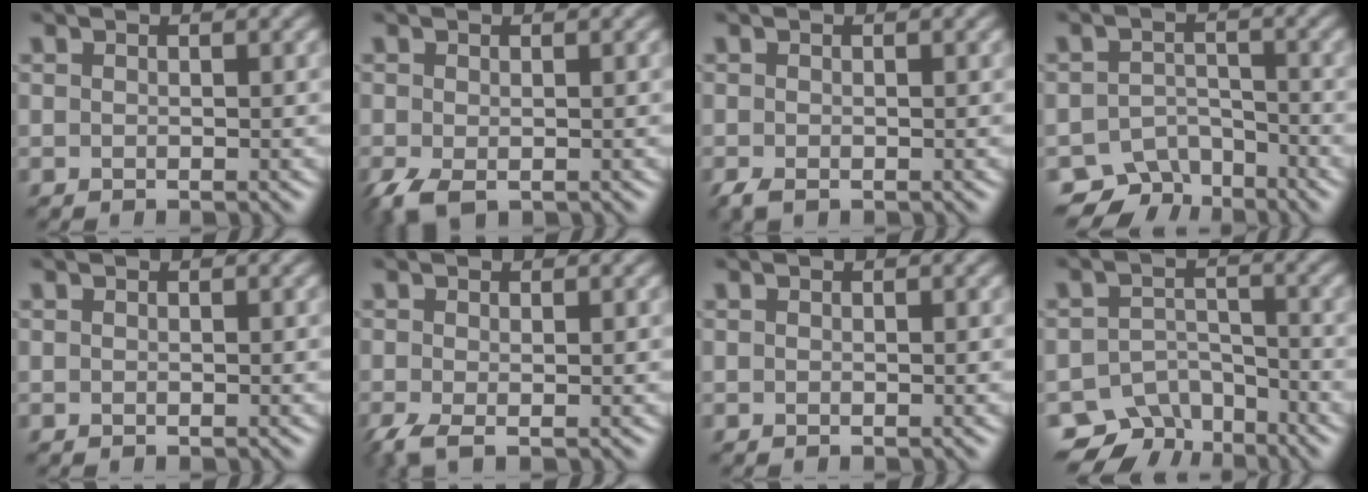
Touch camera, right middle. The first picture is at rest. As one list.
[{"total": 2.5, "force": [-1.2, 1.3, 1.8], "torque": [-0.047, -0.013, -0.024]}, {"total": 1.3, "force": [-0.9, 0.5, 0.8], "torque": [-0.021, -0.009, -0.020]}, {"total": 4.6, "force": [-3.7, 2.5, 0.8], "torque": [0.003, -0.007, -0.061]}, {"total": 0.0}, {"total": 2.3, "force": [-1.0, 0.6, 1.9], "torque": [-0.050, -0.010, -0.026]}, {"total": 0.0}, {"total": 5.7, "force": [-4.3, 3.4, 1.5], "torque": [-0.008, -0.011, -0.070]}]